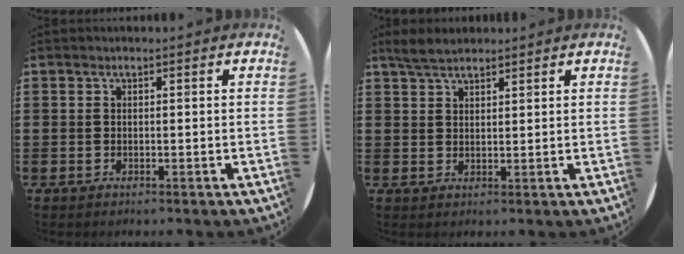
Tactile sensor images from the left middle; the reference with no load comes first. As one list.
[{"total": 3.4, "force": [2.9, 1.1, 1.5], "torque": [-0.034, 0.004, 0.055]}]